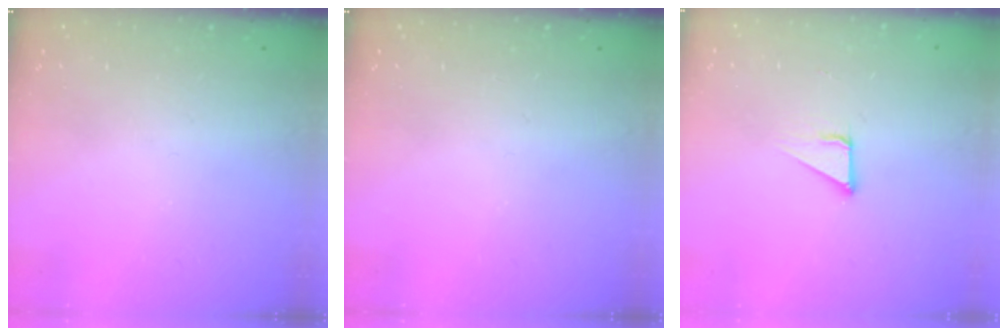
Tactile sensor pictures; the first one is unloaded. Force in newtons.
{"total": 0.0}
{"total": 3.3, "press": 3.3, "slide": 0.1}